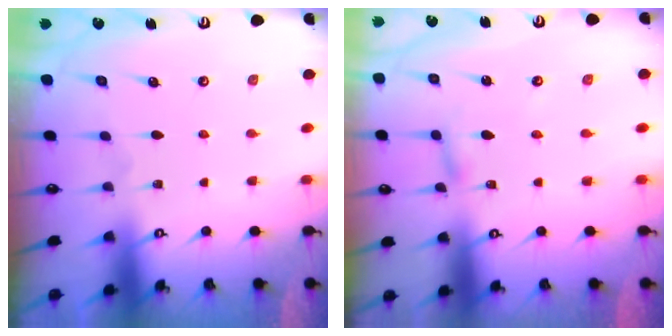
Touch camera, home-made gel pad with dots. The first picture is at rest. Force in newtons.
{"total": 2.8, "press": 2.7, "slide": 0.3}